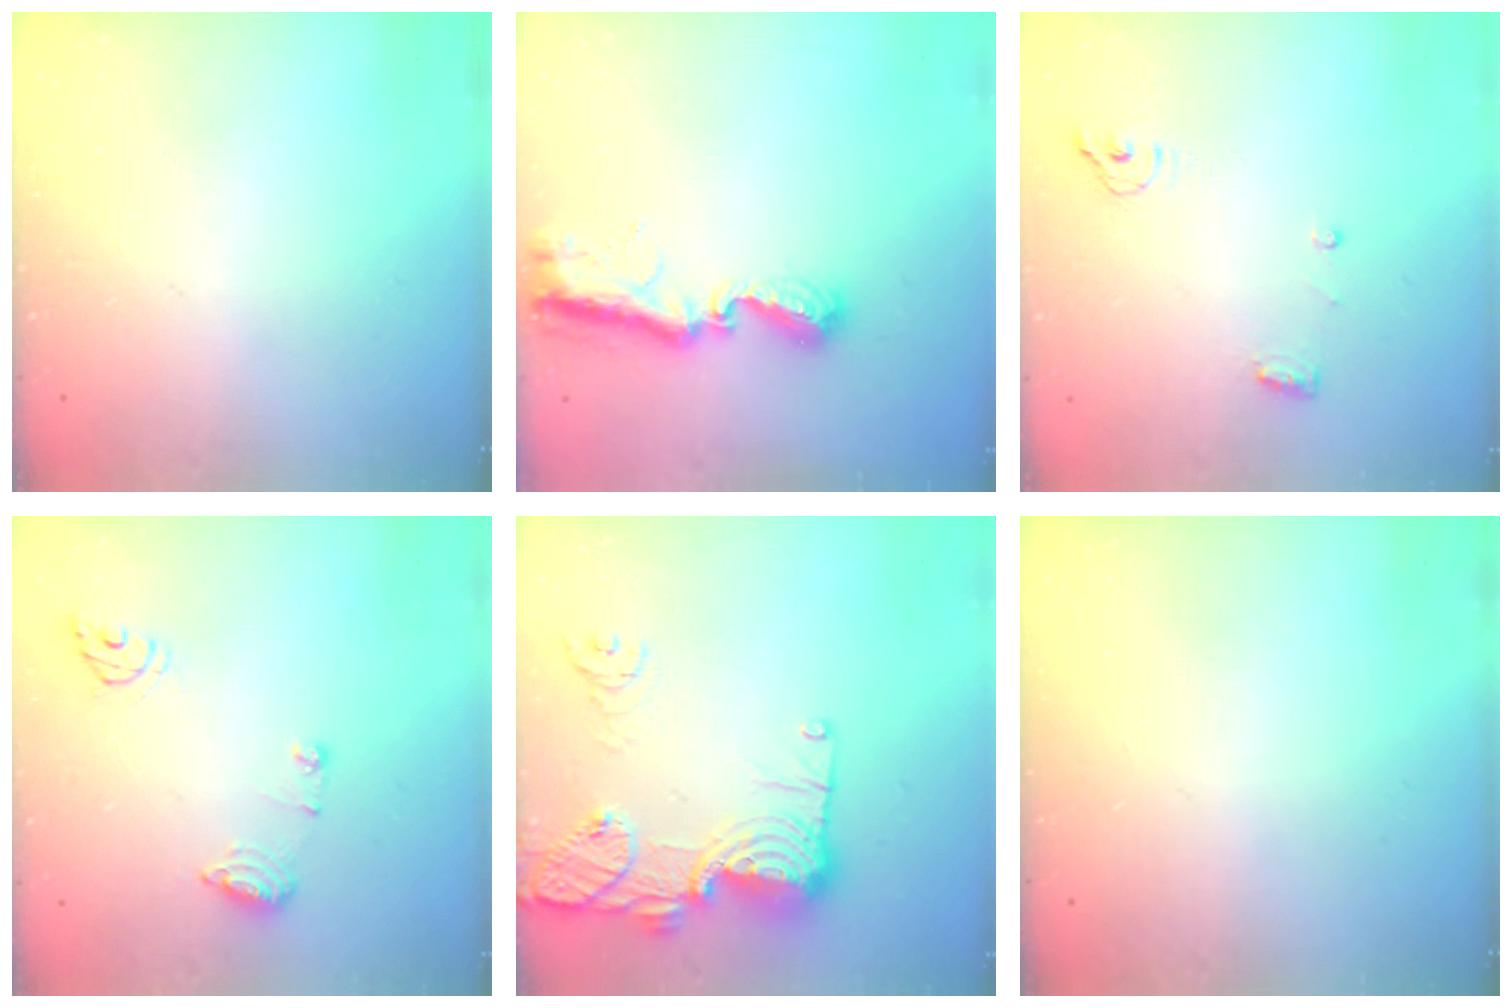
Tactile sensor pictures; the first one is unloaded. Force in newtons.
{"total": 9.9, "press": 9.9, "slide": 0.7}
{"total": 5.4, "press": 5.3, "slide": 1.1}
{"total": 8.9, "press": 8.8, "slide": 1.1}
{"total": 19.0, "press": 18.0, "slide": 5.9}
{"total": 0.0}